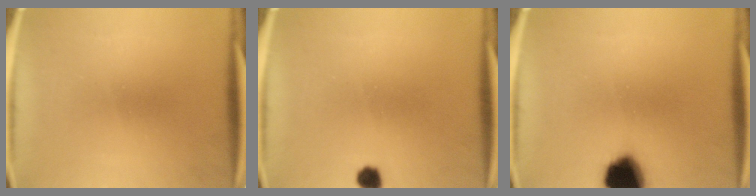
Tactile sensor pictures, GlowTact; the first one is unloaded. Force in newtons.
{"total": 2.4}
{"total": 12.6}